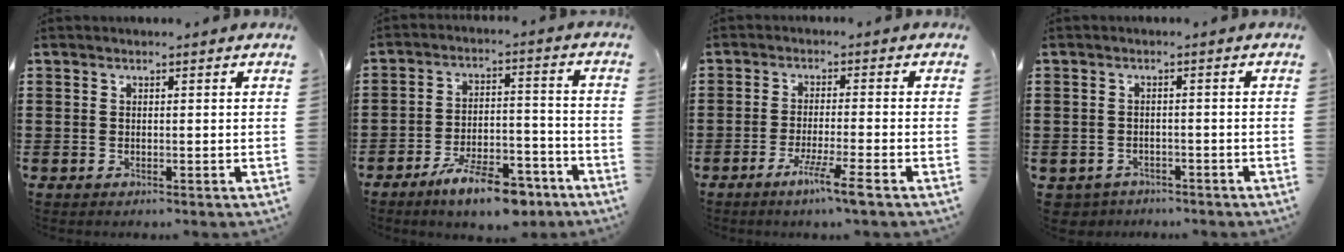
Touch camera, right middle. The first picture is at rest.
{"total": 9.8, "force": [-7.6, 2.6, 5.5], "torque": [-0.092, 0.025, -0.139]}
{"total": 5.1, "force": [-3.3, -0.3, 3.8], "torque": [-0.066, -0.010, -0.057]}
{"total": 1.8, "force": [-1.8, 0.5, -0.3], "torque": [-0.004, 0.000, -0.042]}